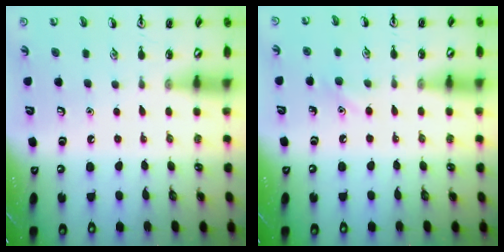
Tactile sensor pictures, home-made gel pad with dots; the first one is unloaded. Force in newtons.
{"total": 5.5, "press": 5.2, "slide": 1.6}